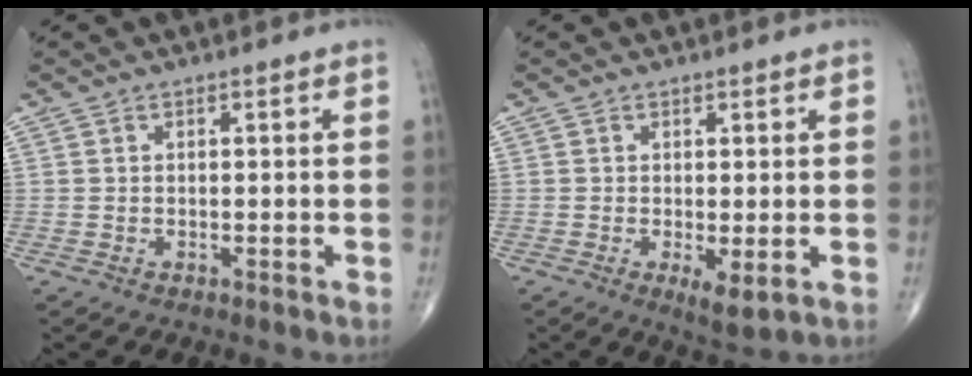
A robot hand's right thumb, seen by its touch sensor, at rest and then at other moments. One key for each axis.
{"total": 3.5, "fx": -0.6, "fy": 1.2, "fz": 3.3, "tx": -0.055, "ty": -0.014, "tz": -0.007}